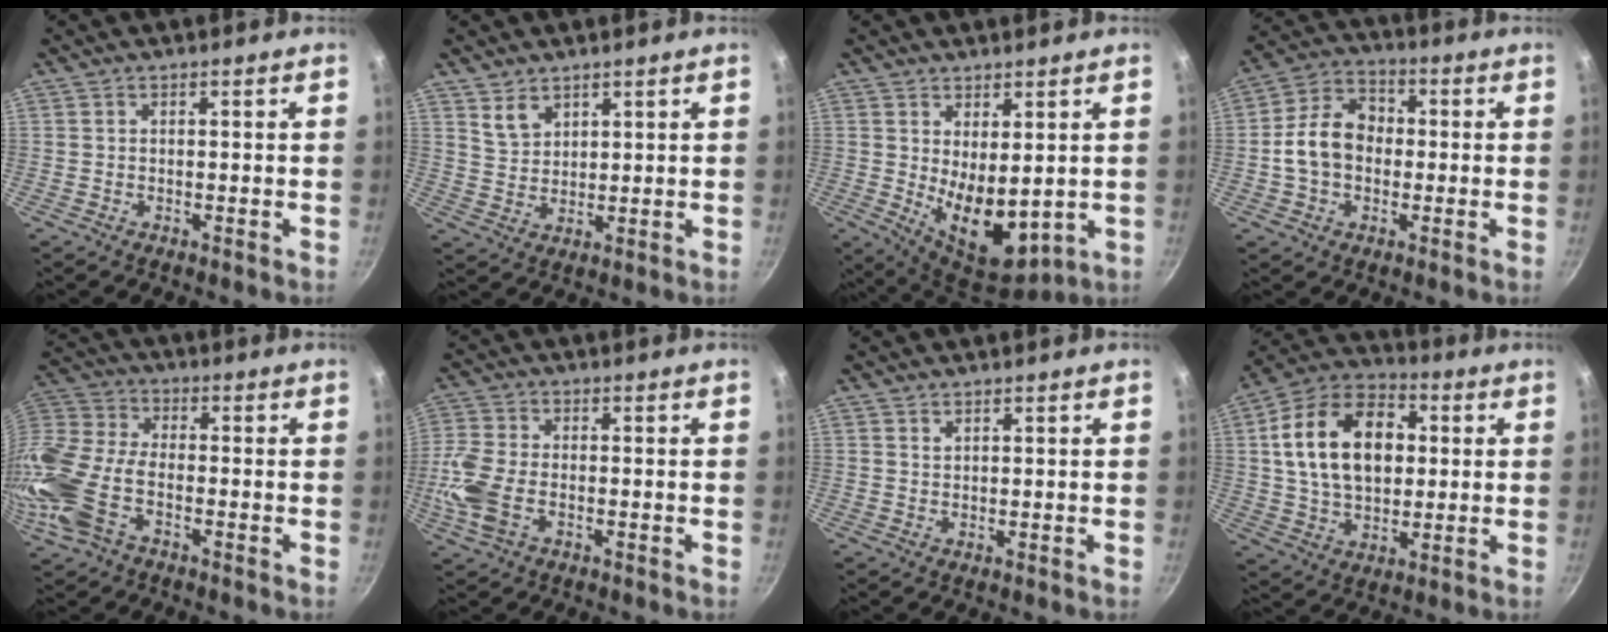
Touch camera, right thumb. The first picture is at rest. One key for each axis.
{"total": 4.3, "fx": 2.9, "fy": 2.7, "fz": 1.7, "tx": -0.020, "ty": -0.015, "tz": 0.062}
{"total": 11.2, "fx": 0.7, "fy": 5.9, "fz": 9.5, "tx": -0.119, "ty": -0.036, "tz": 0.033}
{"total": 10.9, "fx": -0.7, "fy": 8.3, "fz": 7.1, "tx": -0.098, "ty": 0.029, "tz": -0.027}
{"total": 16.2, "fx": -5.5, "fy": 9.0, "fz": 12.2, "tx": -0.276, "ty": 0.020, "tz": -0.129}
{"total": 8.7, "fx": -2.3, "fy": 5.0, "fz": 6.7, "tx": -0.157, "ty": 0.007, "tz": -0.059}
{"total": 0.7, "fx": 0.6, "fy": 0.3, "fz": 0.2, "tx": -0.003, "ty": -0.004, "tz": 0.011}
{"total": 19.6, "fx": 3.2, "fy": 13.2, "fz": 14.2, "tx": -0.215, "ty": 0.017, "tz": 0.044}